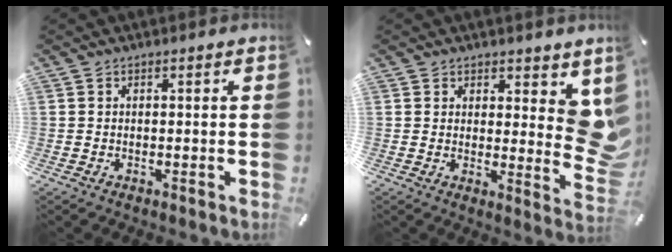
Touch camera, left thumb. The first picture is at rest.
{"total": 8.5, "force": [3.5, 5.0, 6.0], "torque": [-0.049, -0.036, 0.066]}